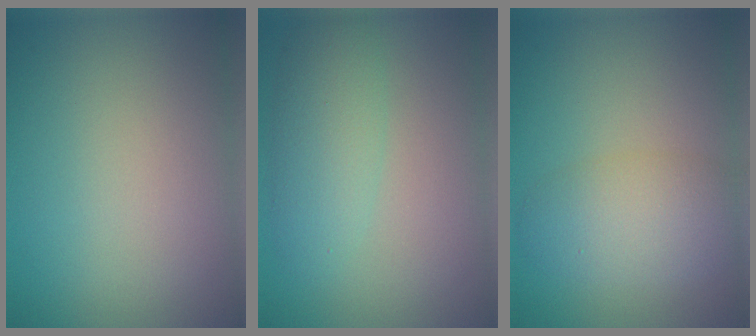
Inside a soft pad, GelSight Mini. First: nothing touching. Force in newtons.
{"total": 2.2, "press": 2.2, "slide": 0.1}
{"total": 4.3, "press": 4.3, "slide": 0.2}